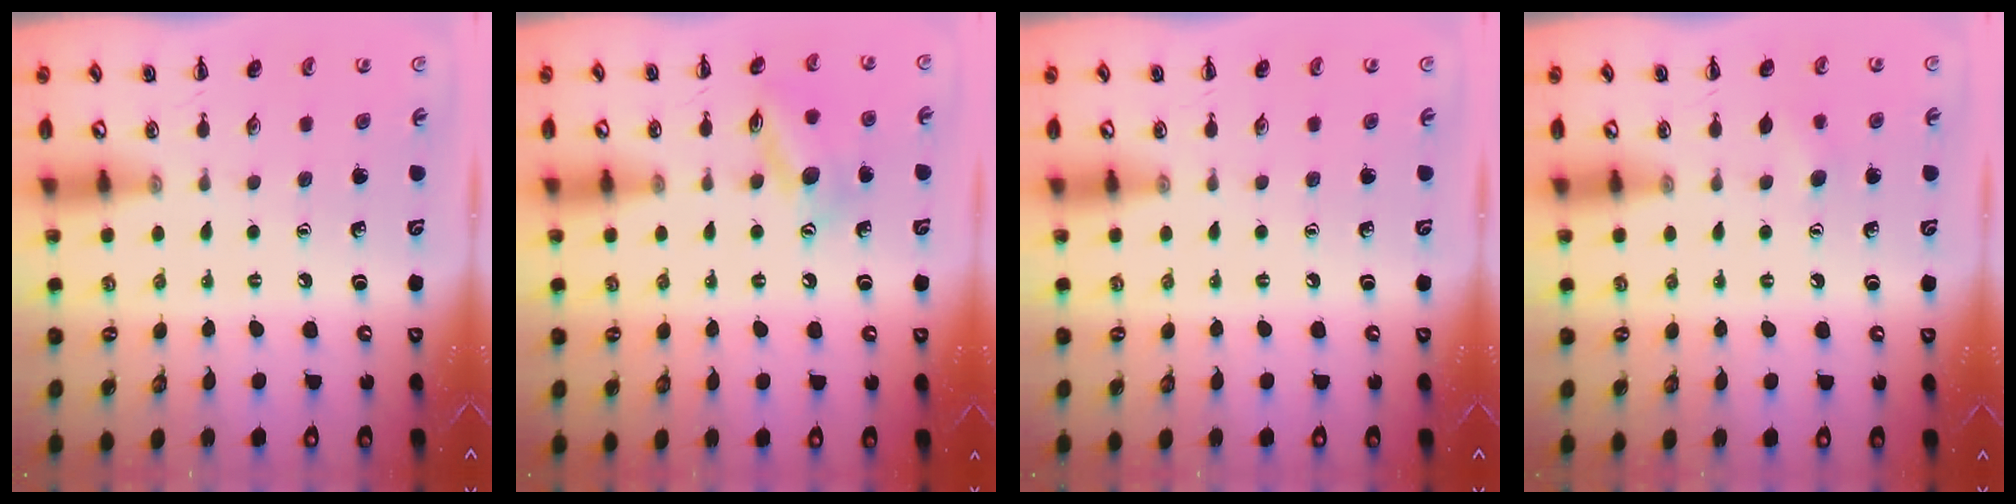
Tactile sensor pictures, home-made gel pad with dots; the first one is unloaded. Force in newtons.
{"total": 12.4, "press": 12.4, "slide": 1.1}
{"total": 0.0}
{"total": 3.9, "press": 3.7, "slide": 1.1}